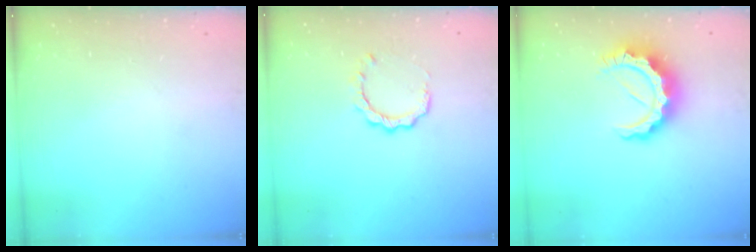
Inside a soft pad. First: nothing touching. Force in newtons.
{"total": 5.2, "press": 5.2, "slide": 0.5}
{"total": 10.3, "press": 10.3, "slide": 1.0}